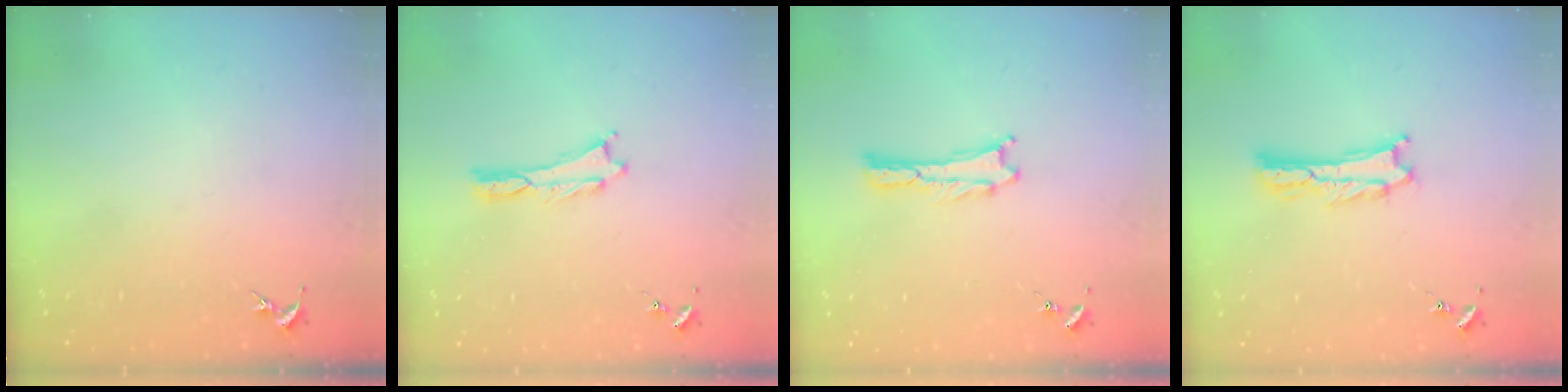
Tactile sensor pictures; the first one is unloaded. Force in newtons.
{"total": 0.0}
{"total": 0.0}
{"total": 1.6, "press": 1.6, "slide": 0.2}